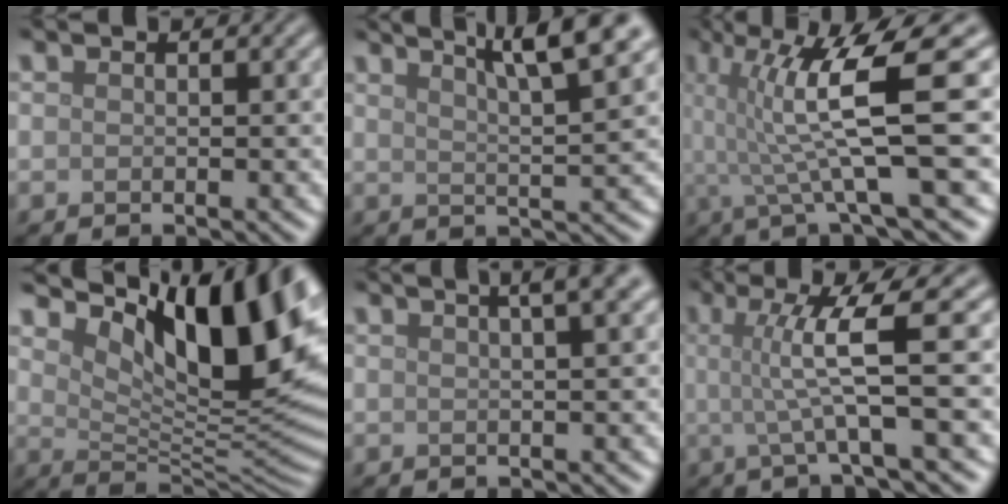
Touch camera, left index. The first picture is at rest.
{"total": 8.0, "force": [4.9, 1.6, 6.2], "torque": [-0.067, 0.027, 0.056]}
{"total": 8.1, "force": [0.8, 1.1, 8.0], "torque": [-0.138, 0.005, 0.012]}
{"total": 13.4, "force": [6.5, 4.8, 10.7], "torque": [-0.148, 0.005, 0.112]}
{"total": 5.8, "force": [3.3, 2.1, 4.4], "torque": [-0.028, 0.040, 0.015]}
{"total": 5.8, "force": [0.5, 0.7, 5.7], "torque": [-0.101, 0.003, 0.007]}